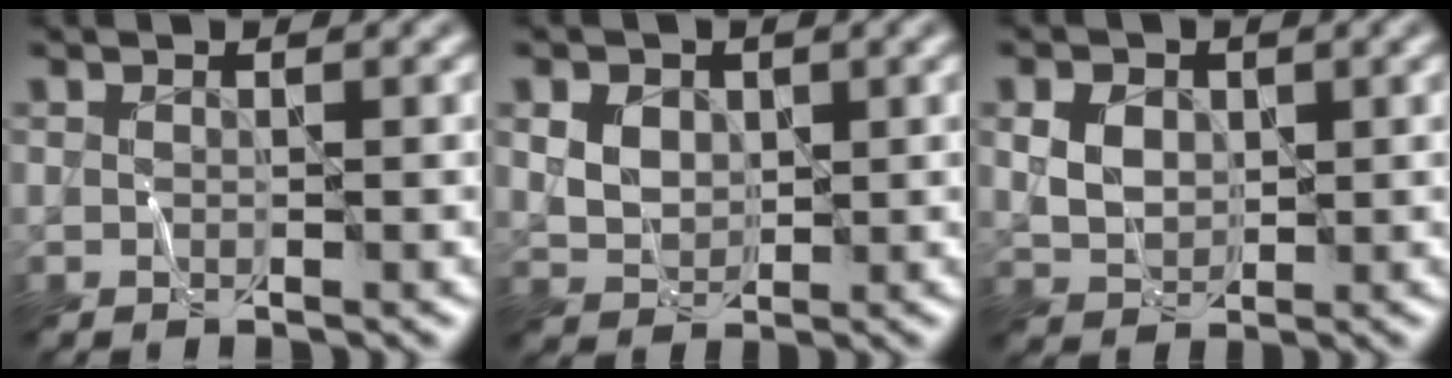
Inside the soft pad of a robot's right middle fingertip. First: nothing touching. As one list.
[{"total": 4.6, "force": [1.8, 3.5, 2.5], "torque": [-0.056, 0.015, 0.029]}, {"total": 3.2, "force": [0.9, 2.5, 1.9], "torque": [-0.041, 0.000, 0.013]}]